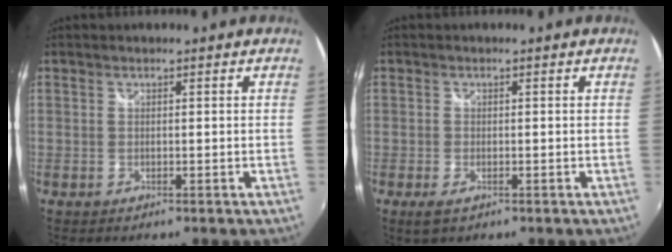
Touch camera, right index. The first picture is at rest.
{"total": 2.4, "force": [-1.3, 1.1, 1.7], "torque": [-0.033, -0.007, -0.021]}